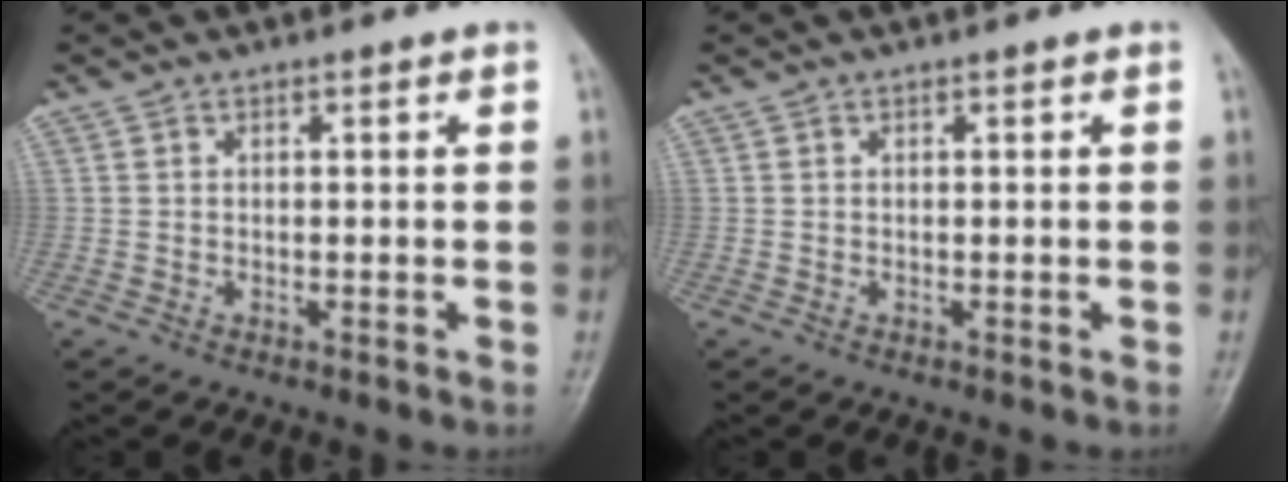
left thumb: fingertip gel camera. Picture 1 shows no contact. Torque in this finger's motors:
{"motor_torque": [-0.15, 0.17, 0.07, 0.04, 0.00]}